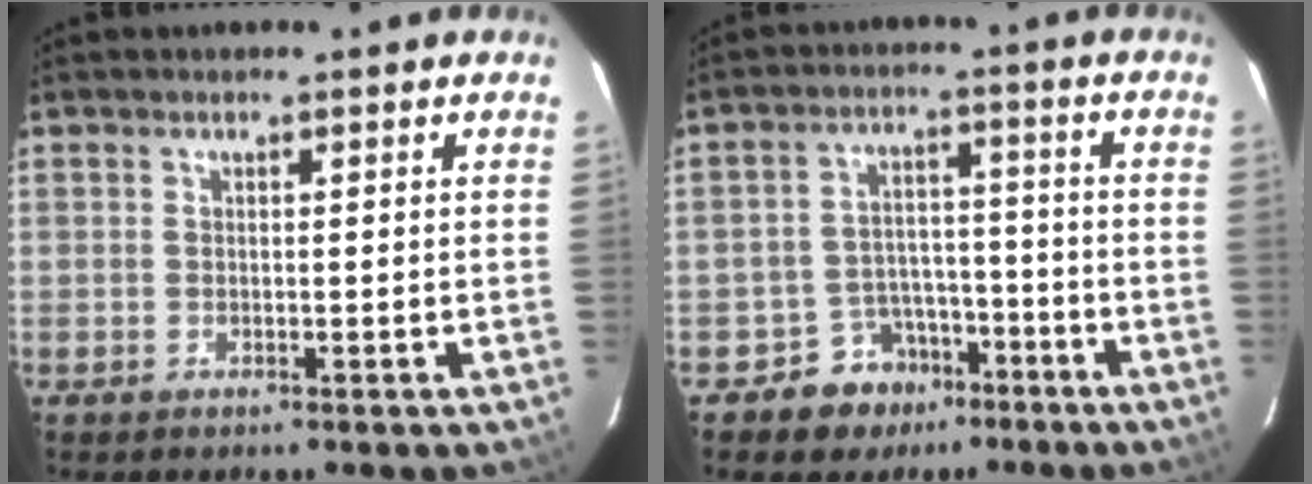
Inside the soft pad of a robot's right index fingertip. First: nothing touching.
{"total": 7.9, "force": [-5.2, 5.8, 1.2], "torque": [-0.032, 0.029, -0.071]}